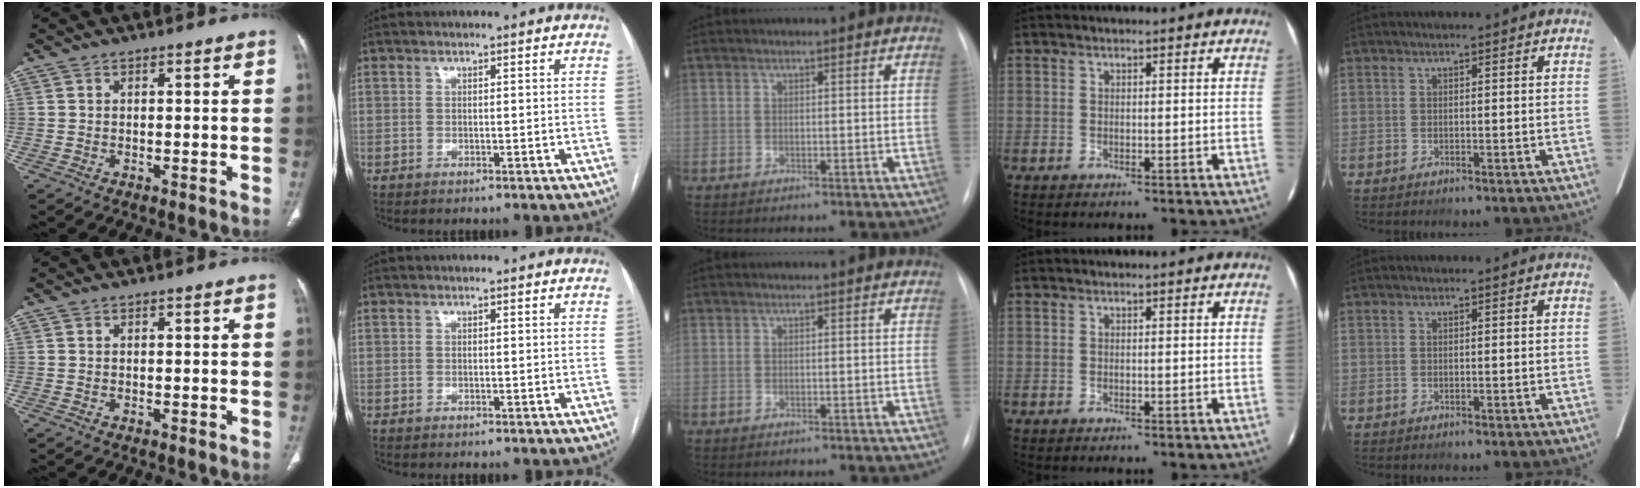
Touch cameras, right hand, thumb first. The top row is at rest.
{}